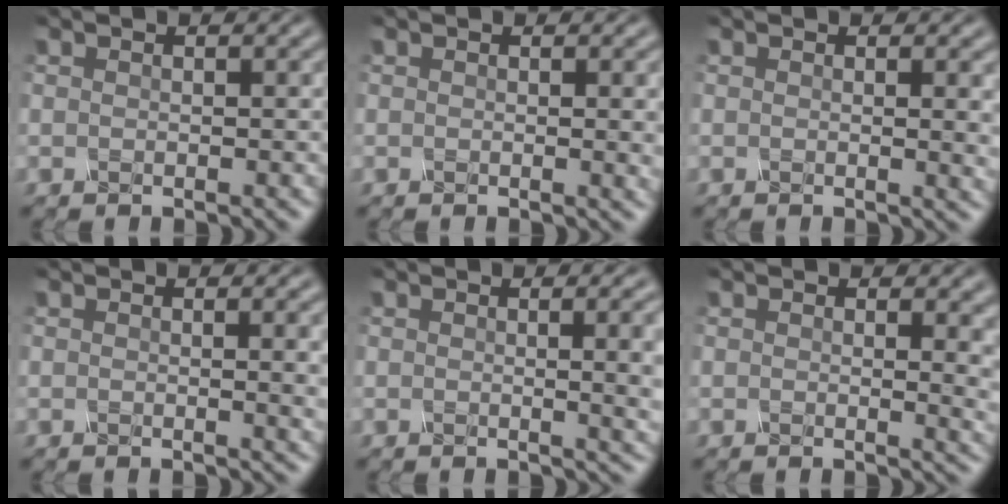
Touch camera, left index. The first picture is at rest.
{"total": 2.3, "force": [0.1, 0.7, 2.2], "torque": [-0.019, -0.001, -0.002]}
{"total": 2.9, "force": [0.3, 1.0, 2.7], "torque": [-0.021, 0.000, 0.000]}
{"total": 4.2, "force": [0.3, 1.6, 3.9], "torque": [-0.030, 0.005, 0.003]}
{"total": 7.2, "force": [0.5, 3.1, 6.5], "torque": [-0.029, 0.011, 0.004]}
{"total": 4.4, "force": [0.7, 1.9, 4.0], "torque": [-0.022, -0.001, 0.011]}